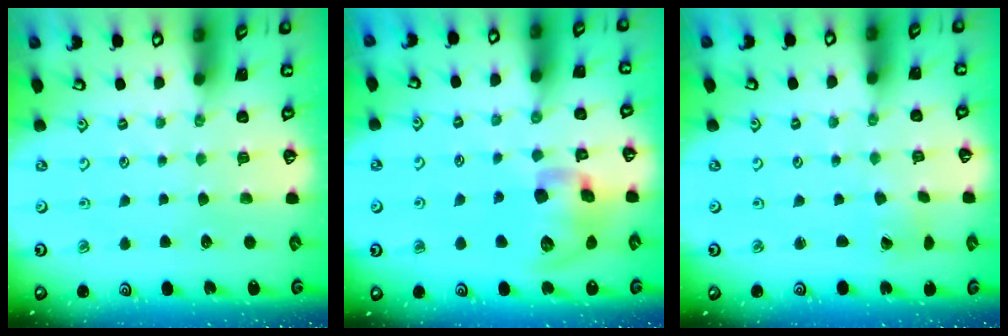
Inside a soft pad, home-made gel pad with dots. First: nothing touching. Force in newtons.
{"total": 13.9, "press": 13.8, "slide": 2.0}
{"total": 0.0}